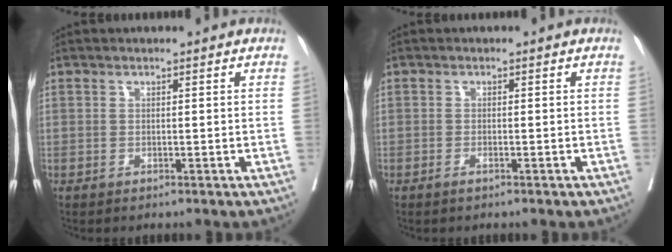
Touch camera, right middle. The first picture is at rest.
{"total": 1.0, "force": [-0.7, 0.2, 0.7], "torque": [-0.016, -0.001, -0.010]}